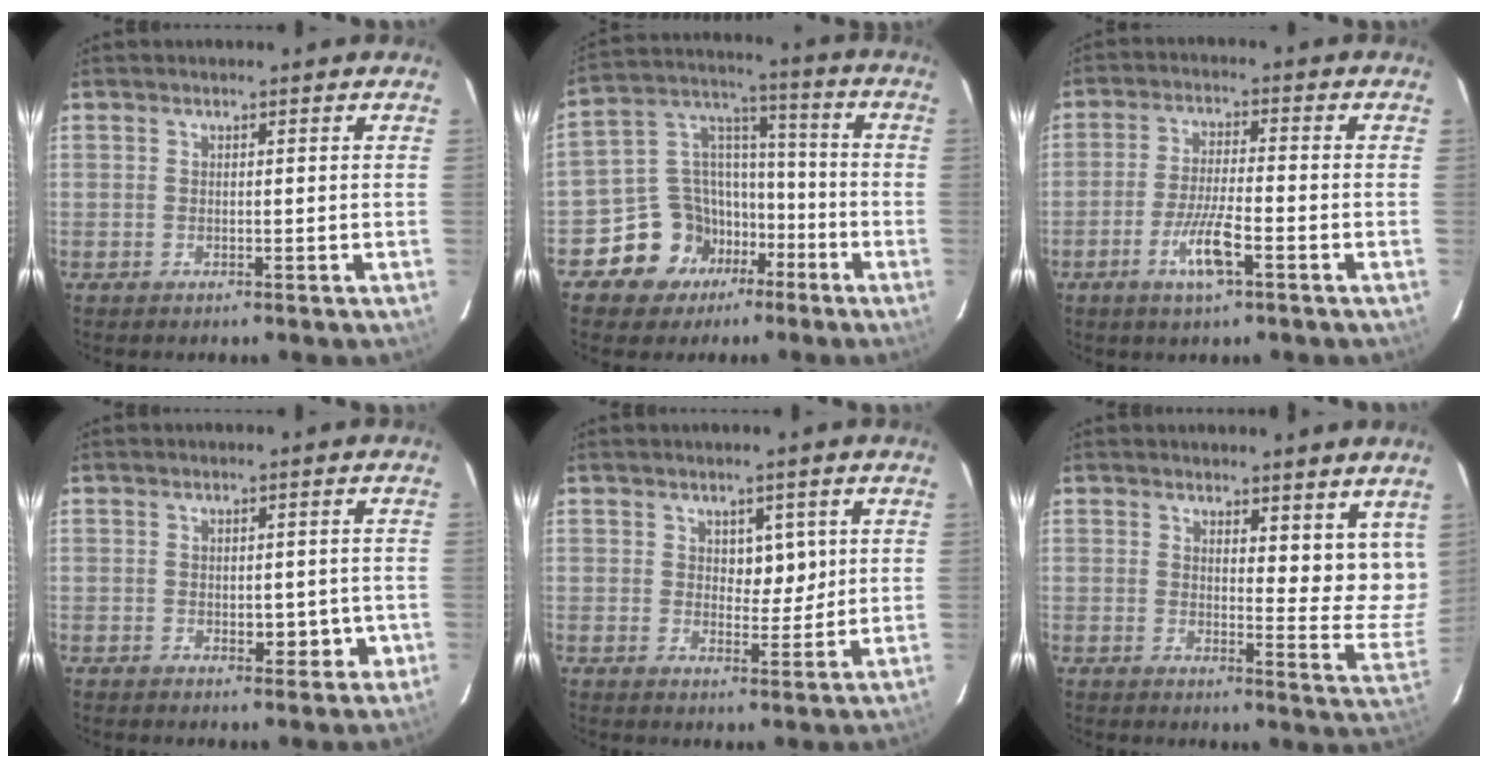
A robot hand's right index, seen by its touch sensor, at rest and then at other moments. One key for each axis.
{"total": 13.1, "fx": -6.4, "fy": 10.6, "fz": 4.2, "tx": -0.079, "ty": 0.065, "tz": -0.099}
{"total": 7.3, "fx": -3.5, "fy": 1.1, "fz": 6.3, "tx": -0.125, "ty": -0.006, "tz": -0.062}
{"total": 4.5, "fx": -1.1, "fy": 2.6, "fz": 3.5, "tx": -0.040, "ty": 0.009, "tz": -0.005}
{"total": 4.4, "fx": 1.4, "fy": 2.6, "fz": 3.2, "tx": -0.044, "ty": 0.001, "tz": 0.026}
{"total": 10.4, "fx": 7.4, "fy": 3.2, "fz": 6.5, "tx": -0.073, "ty": -0.034, "tz": 0.087}